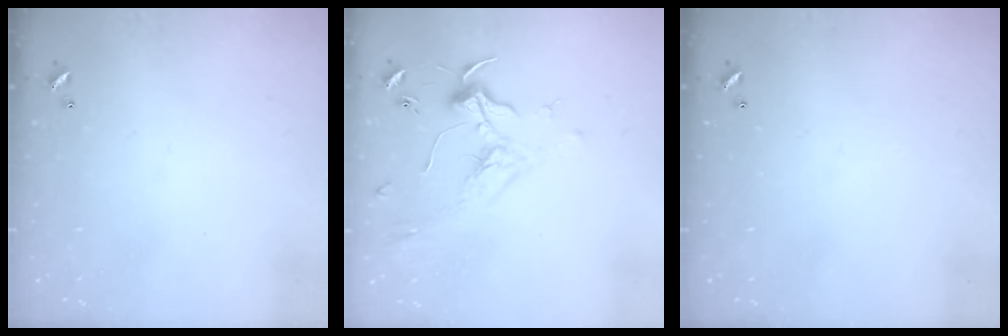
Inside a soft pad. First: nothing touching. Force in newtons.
{"total": 1.9, "press": 1.7, "slide": 0.8}
{"total": 0.0}